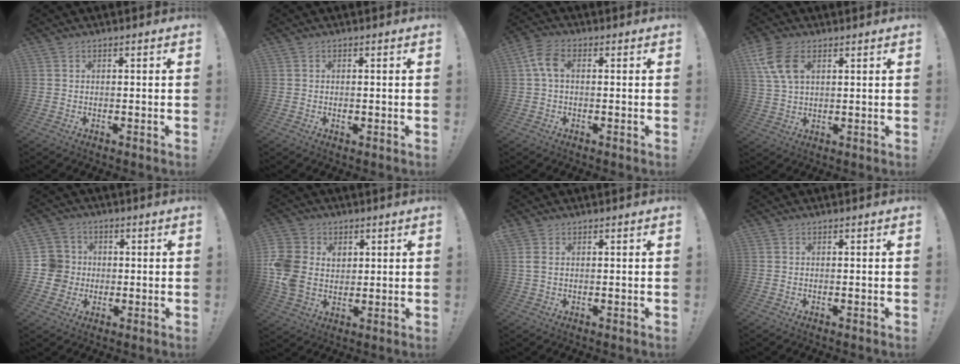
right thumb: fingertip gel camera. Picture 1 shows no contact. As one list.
[{"total": 0.8, "force": [-0.5, 0.5, 0.3], "torque": [-0.008, 0.002, -0.008]}, {"total": 6.0, "force": [0.8, 3.5, 4.8], "torque": [-0.103, 0.009, 0.018]}, {"total": 10.1, "force": [4.2, 5.9, 7.0], "torque": [-0.152, -0.004, 0.081]}, {"total": 8.2, "force": [0.0, 8.0, 1.9], "torque": [-0.033, 0.006, 0.006]}, {"total": 12.2, "force": [1.5, 10.5, 6.2], "torque": [-0.133, -0.006, 0.033]}, {"total": 2.2, "force": [0.8, 1.2, 1.7], "torque": [-0.028, 0.001, 0.014]}, {"total": 0.0}]